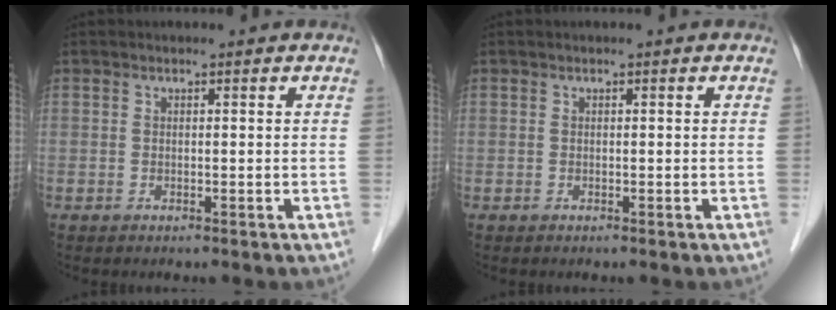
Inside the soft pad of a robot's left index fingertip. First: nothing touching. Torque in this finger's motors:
{"motor_torque": [0.09, 0.03, -0.03, -0.01]}